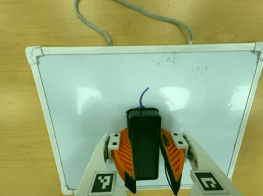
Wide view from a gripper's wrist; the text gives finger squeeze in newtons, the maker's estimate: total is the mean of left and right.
{"total": 14.5, "left": 14.4, "right": 14.6}